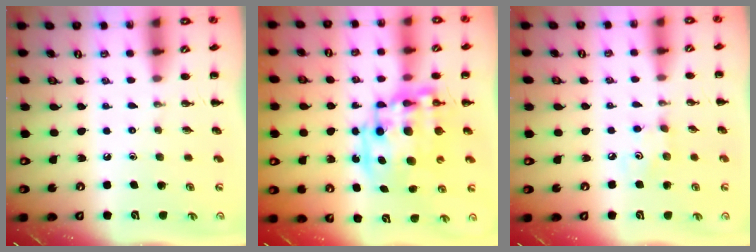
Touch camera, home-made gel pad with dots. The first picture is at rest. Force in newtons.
{"total": 15.5, "press": 15.1, "slide": 3.3}
{"total": 3.1, "press": 3.0, "slide": 0.7}